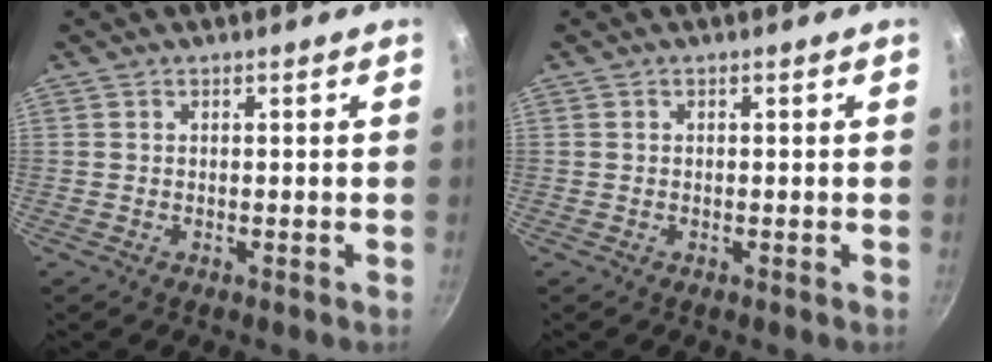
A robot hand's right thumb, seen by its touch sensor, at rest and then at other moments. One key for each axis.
{"total": 0.0}